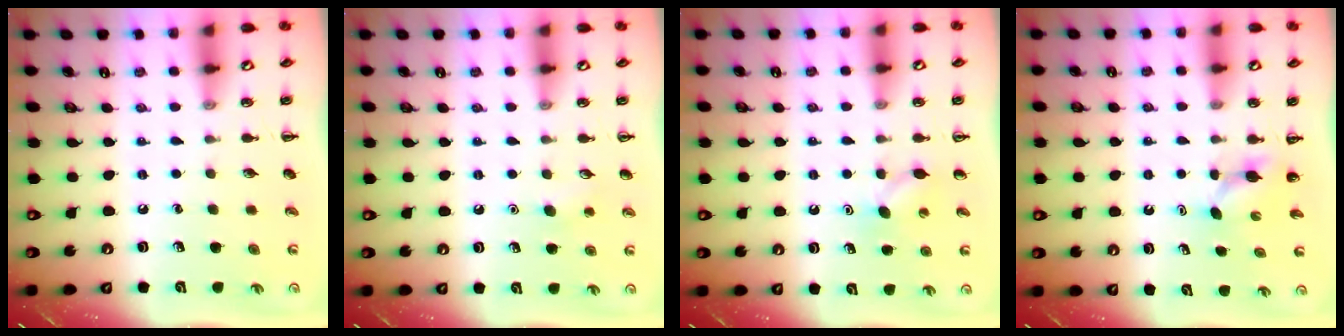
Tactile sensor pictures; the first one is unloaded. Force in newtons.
{"total": 5.5, "press": 5.3, "slide": 1.4}
{"total": 5.5, "press": 5.3, "slide": 1.3}
{"total": 2.9, "press": 2.8, "slide": 0.8}